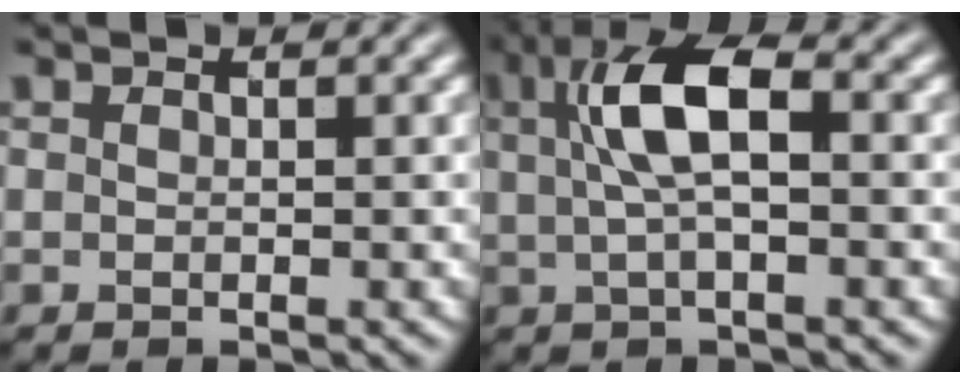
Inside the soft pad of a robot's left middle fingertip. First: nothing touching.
{"total": 5.8, "force": [0.8, 1.9, 5.4], "torque": [-0.112, 0.012, 0.015]}